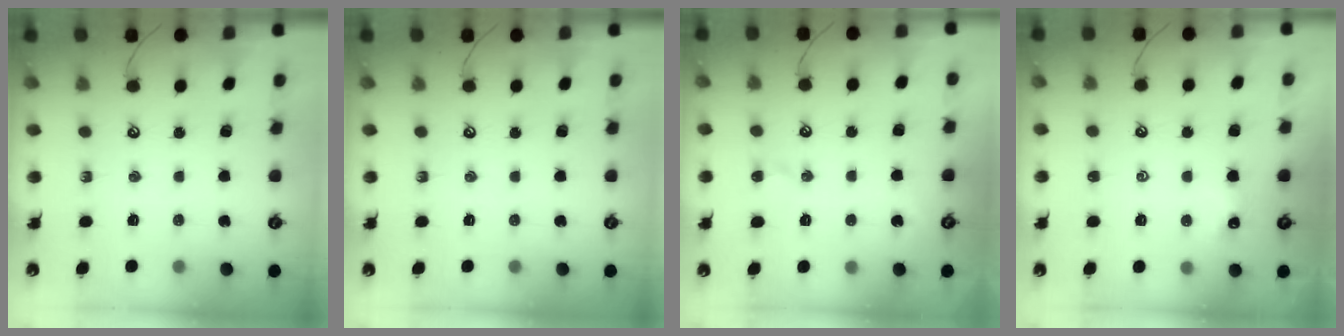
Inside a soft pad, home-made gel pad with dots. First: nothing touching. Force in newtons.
{"total": 0.0}
{"total": 2.6, "press": 2.6, "slide": 0.1}
{"total": 2.5, "press": 2.4, "slide": 0.7}